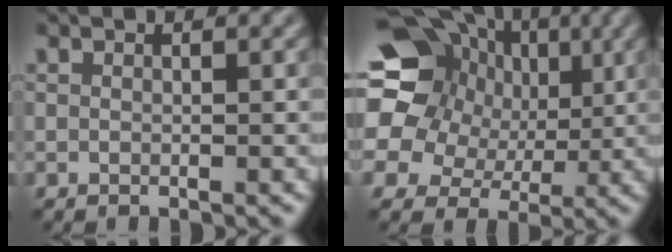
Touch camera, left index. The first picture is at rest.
{"total": 19.3, "force": [5.0, 16.3, 9.1], "torque": [-0.199, 0.030, 0.055]}